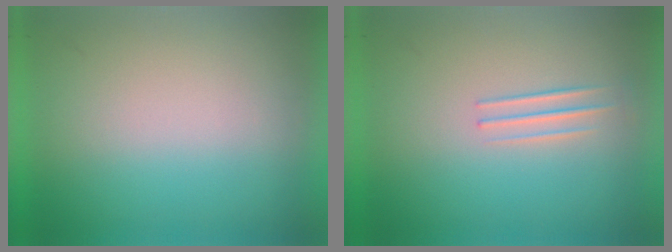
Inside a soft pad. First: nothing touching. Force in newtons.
{"total": 1.4}